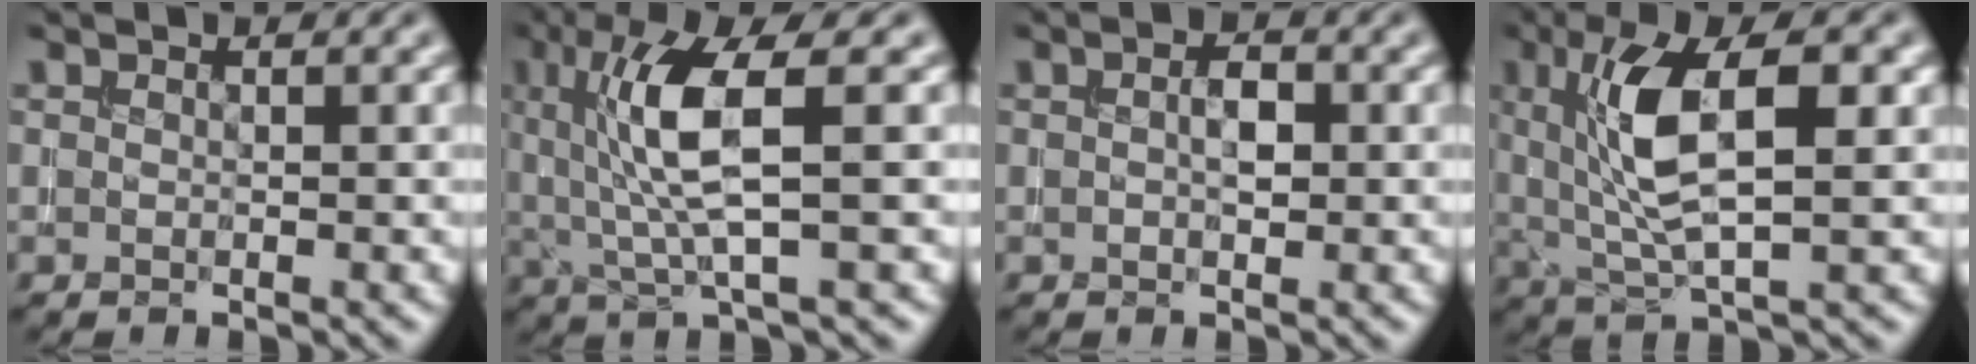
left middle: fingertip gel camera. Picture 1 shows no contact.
{"total": 6.8, "force": [1.1, 1.3, 6.6], "torque": [-0.136, -0.001, 0.027]}
{"total": 1.8, "force": [0.2, 0.9, 1.5], "torque": [-0.028, 0.006, 0.002]}
{"total": 8.4, "force": [1.8, 3.0, 7.6], "torque": [-0.146, 0.002, 0.034]}